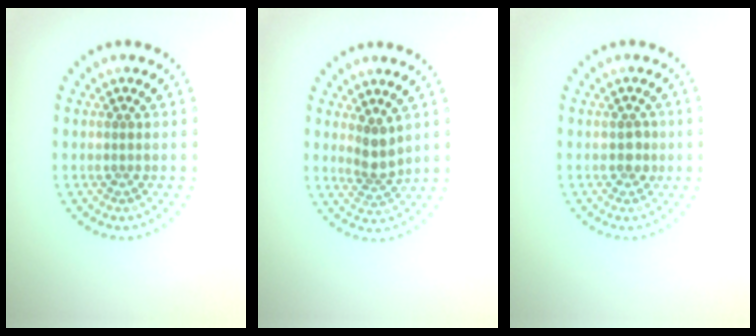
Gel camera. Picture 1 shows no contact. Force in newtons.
{"total": 2.4, "press": 1.9, "slide": 1.5}
{"total": 1.3, "press": 1.2, "slide": 0.3}